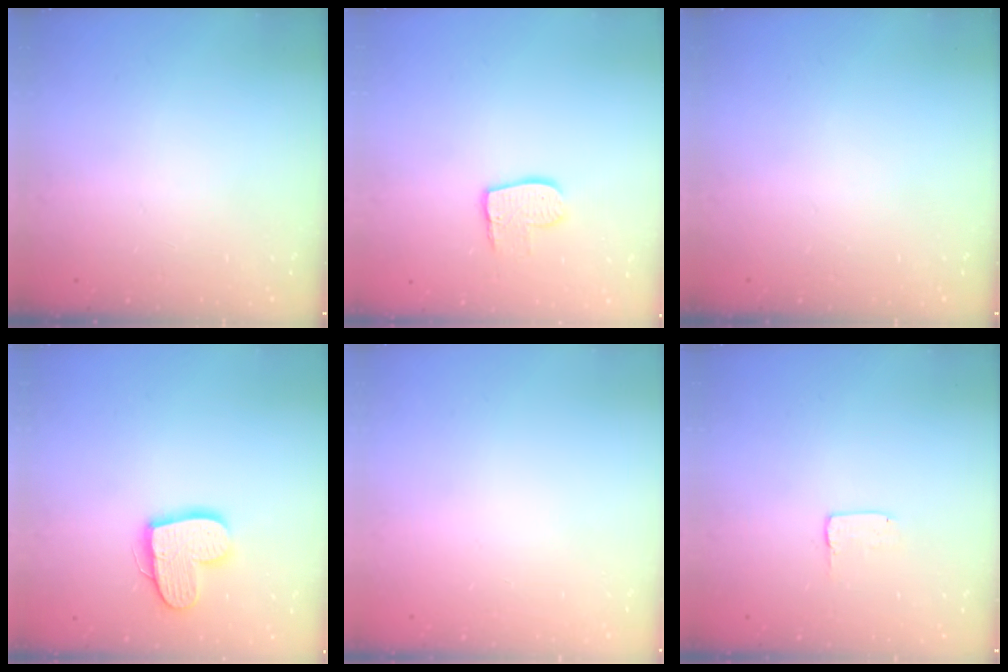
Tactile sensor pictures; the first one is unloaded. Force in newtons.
{"total": 8.7, "press": 8.6, "slide": 0.7}
{"total": 0.0}
{"total": 13.4, "press": 13.4, "slide": 0.8}
{"total": 0.0}
{"total": 2.0, "press": 2.0, "slide": 0.0}